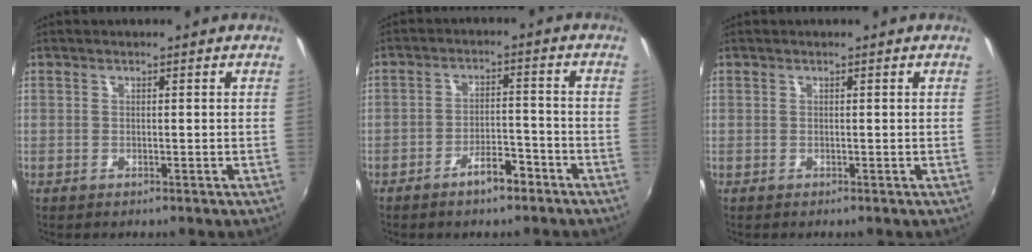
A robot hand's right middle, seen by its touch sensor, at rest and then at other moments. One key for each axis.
{"total": 5.6, "fx": -4.1, "fy": 2.0, "fz": 3.3, "tx": -0.064, "ty": 0.005, "tz": -0.057}
{"total": 0.0}